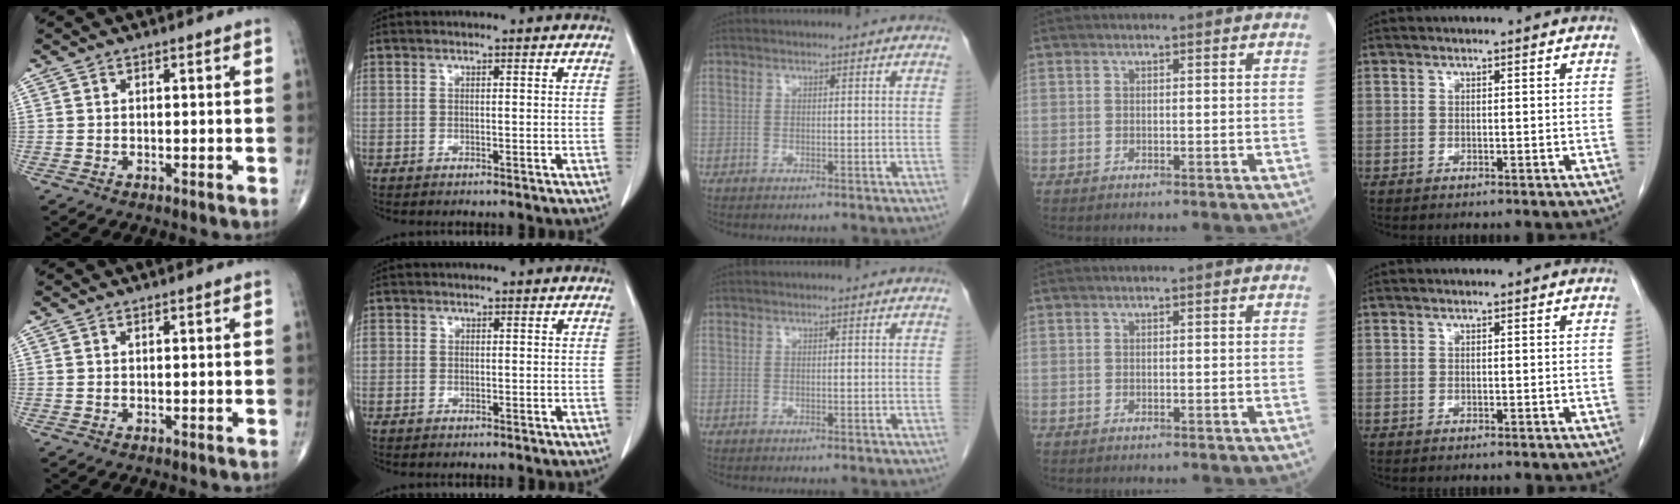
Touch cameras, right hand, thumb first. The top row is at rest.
{"index": {"total": 1.2, "force": [0.0, 1.1, 0.3], "torque": [-0.002, 0.007, 0.000]}}